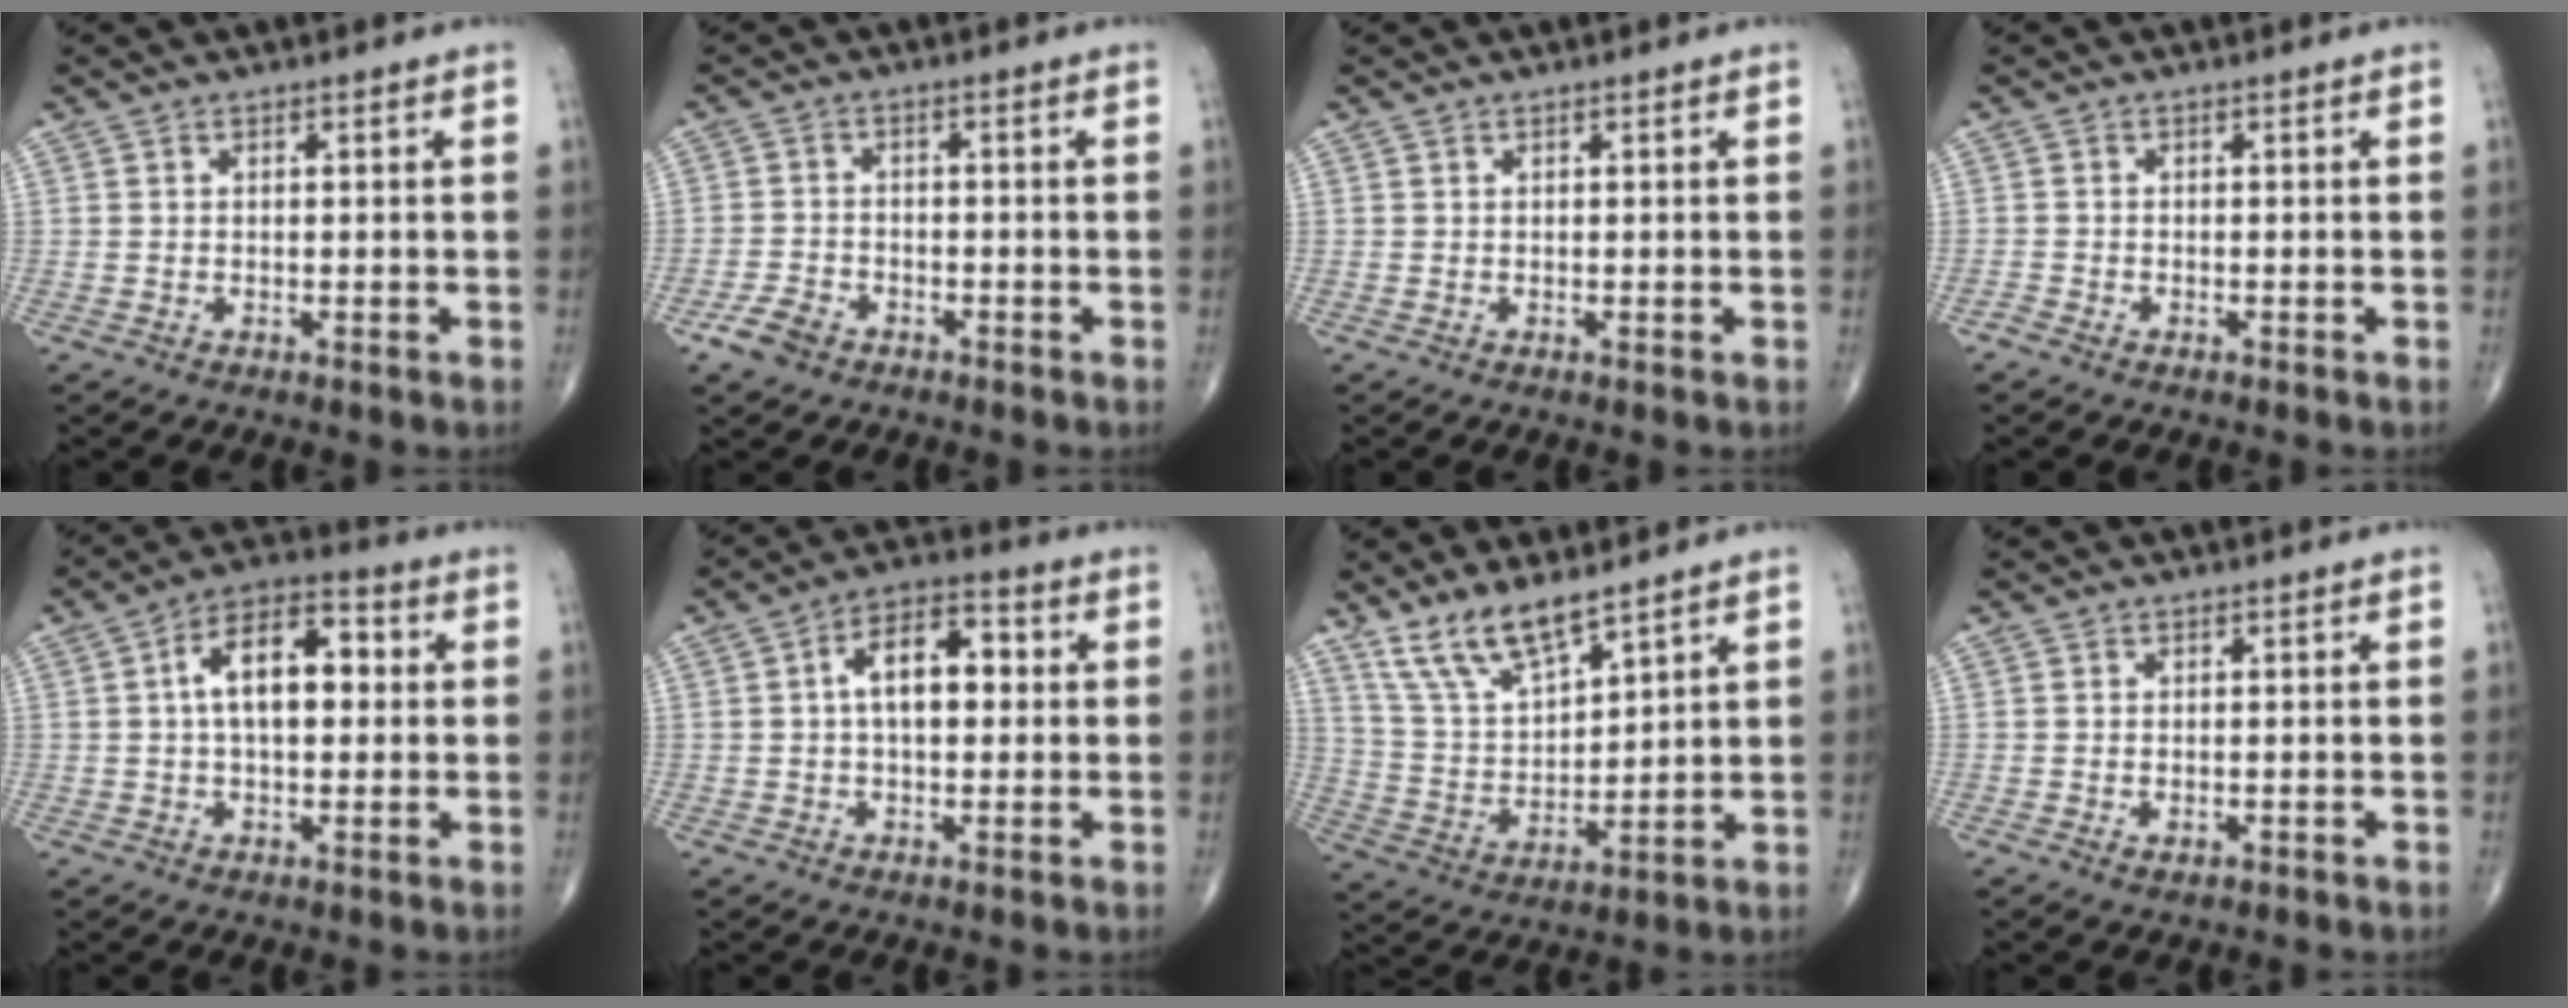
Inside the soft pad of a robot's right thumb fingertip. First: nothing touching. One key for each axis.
{"total": 4.3, "fx": -2.8, "fy": 2.6, "fz": 2.0, "tx": -0.040, "ty": 0.011, "tz": -0.049}
{"total": 0.0}
{"total": 1.0, "fx": -0.8, "fy": 0.4, "fz": 0.3, "tx": -0.012, "ty": 0.000, "tz": -0.020}
{"total": 11.9, "fx": 1.5, "fy": 6.6, "fz": 9.9, "tx": -0.149, "ty": 0.027, "tz": 0.015}
{"total": 9.8, "fx": 1.1, "fy": 5.5, "fz": 8.0, "tx": -0.118, "ty": 0.025, "tz": 0.011}
{"total": 10.8, "fx": 8.2, "fy": 3.4, "fz": 6.2, "tx": -0.114, "ty": -0.043, "tz": 0.176}
{"total": 1.3, "fx": -0.4, "fy": 0.7, "fz": 1.1, "tx": -0.020, "ty": -0.001, "tz": -0.004}